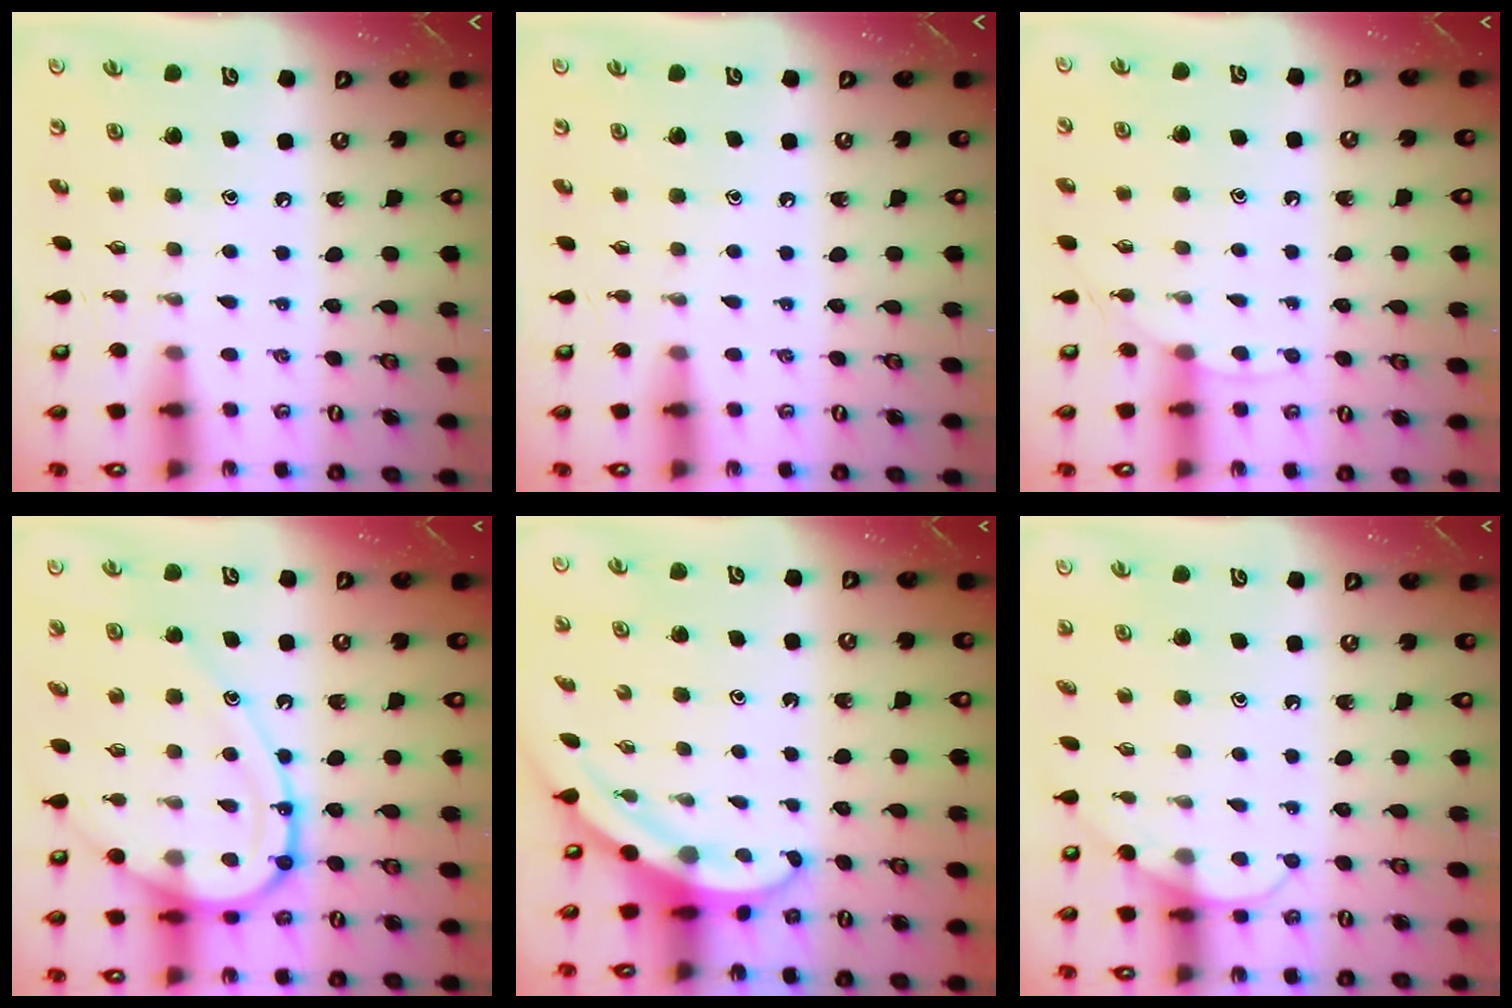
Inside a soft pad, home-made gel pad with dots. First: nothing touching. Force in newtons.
{"total": 0.0}
{"total": 3.2, "press": 3.2, "slide": 0.5}
{"total": 14.7, "press": 14.7, "slide": 1.4}
{"total": 3.3, "press": 3.3, "slide": 0.0}
{"total": 4.8, "press": 4.8, "slide": 0.4}